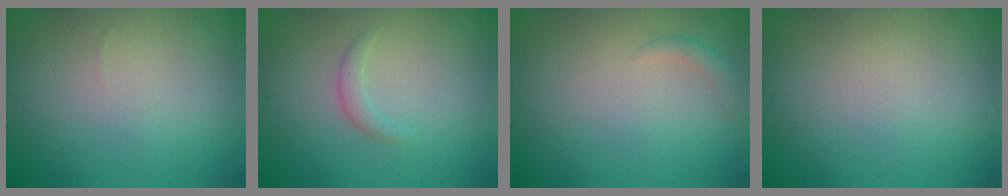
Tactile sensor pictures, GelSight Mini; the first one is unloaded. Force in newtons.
{"total": 1.2, "press": 1.2, "slide": 0.1}
{"total": 1.0, "press": 1.0, "slide": 0.0}
{"total": 0.0}